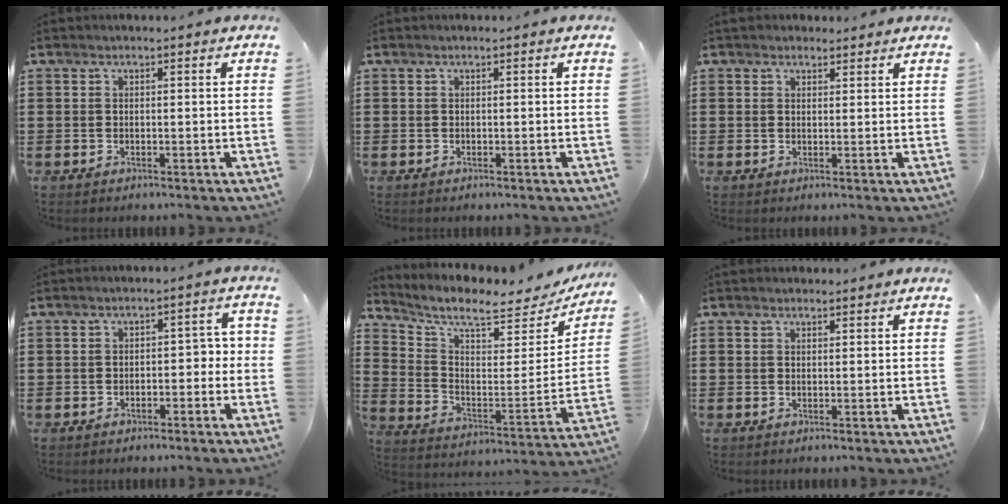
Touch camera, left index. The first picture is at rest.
{"total": 0.0}
{"total": 1.8, "force": [1.5, 1.0, 0.1], "torque": [-0.006, 0.007, 0.030]}
{"total": 2.7, "force": [-1.7, 1.4, 1.5], "torque": [-0.030, 0.008, -0.039]}
{"total": 7.0, "force": [6.1, 1.2, 3.3], "torque": [-0.088, -0.049, 0.099]}
{"total": 1.0, "force": [0.8, 0.5, 0.0], "torque": [-0.002, 0.002, 0.017]}